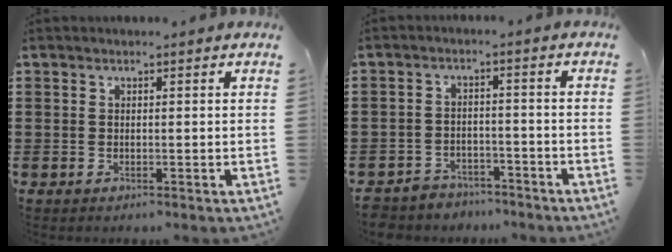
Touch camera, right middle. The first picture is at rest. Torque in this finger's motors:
{"motor_torque": [0.24, 0.11, 0.00, 0.02]}